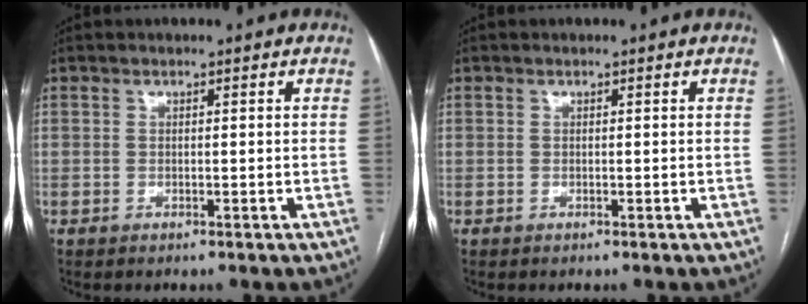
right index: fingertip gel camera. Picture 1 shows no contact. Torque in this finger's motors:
{"motor_torque": [0.00, 0.00, 0.01, 0.00]}